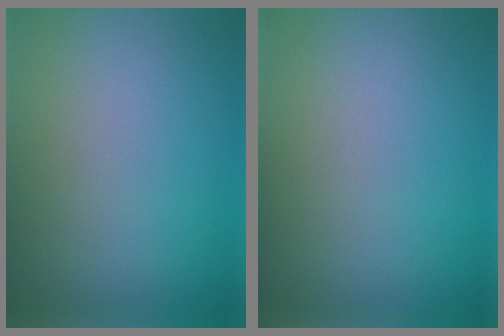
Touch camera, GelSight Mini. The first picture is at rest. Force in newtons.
{"total": 0.0}